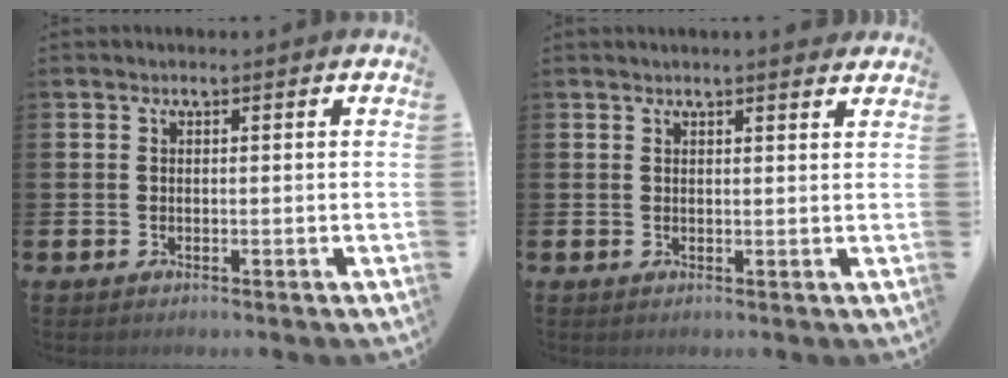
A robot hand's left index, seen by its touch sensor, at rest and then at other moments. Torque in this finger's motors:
{"motor_torque": [1.01, -1.12, 0.47, 0.11]}